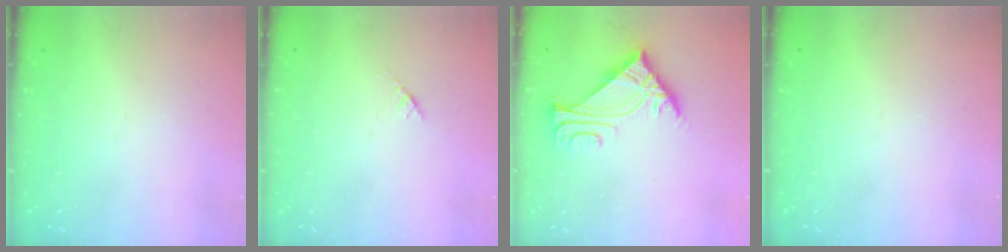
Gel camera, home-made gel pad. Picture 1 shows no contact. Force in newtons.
{"total": 2.7, "press": 2.6, "slide": 0.4}
{"total": 6.6, "press": 6.6, "slide": 0.1}
{"total": 0.0}